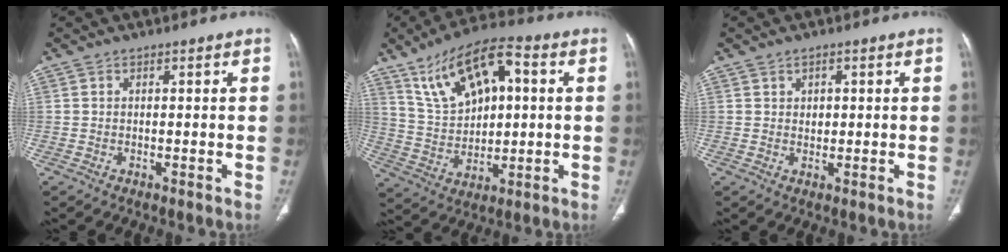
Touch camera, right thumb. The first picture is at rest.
{"total": 16.4, "force": [6.0, 8.4, 12.9], "torque": [-0.198, 0.002, 0.111]}
{"total": 1.7, "force": [0.5, 1.4, 0.8], "torque": [-0.005, -0.003, 0.009]}